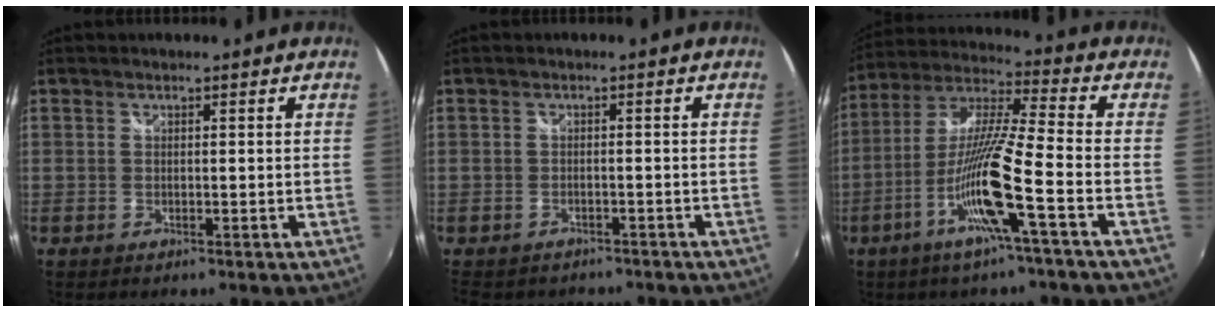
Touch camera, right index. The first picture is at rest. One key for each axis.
{"total": 5.8, "fx": -4.7, "fy": 3.1, "fz": 1.4, "tx": -0.039, "ty": -0.002, "tz": -0.072}
{"total": 14.5, "fx": -6.4, "fy": -0.7, "fz": 13.0, "tx": -0.249, "ty": -0.016, "tz": -0.127}